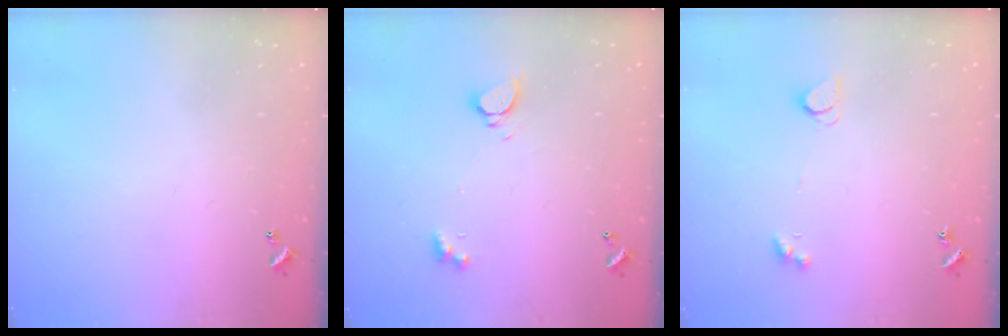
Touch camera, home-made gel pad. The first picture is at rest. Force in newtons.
{"total": 3.3, "press": 3.3, "slide": 0.4}
{"total": 2.6, "press": 2.6, "slide": 0.5}